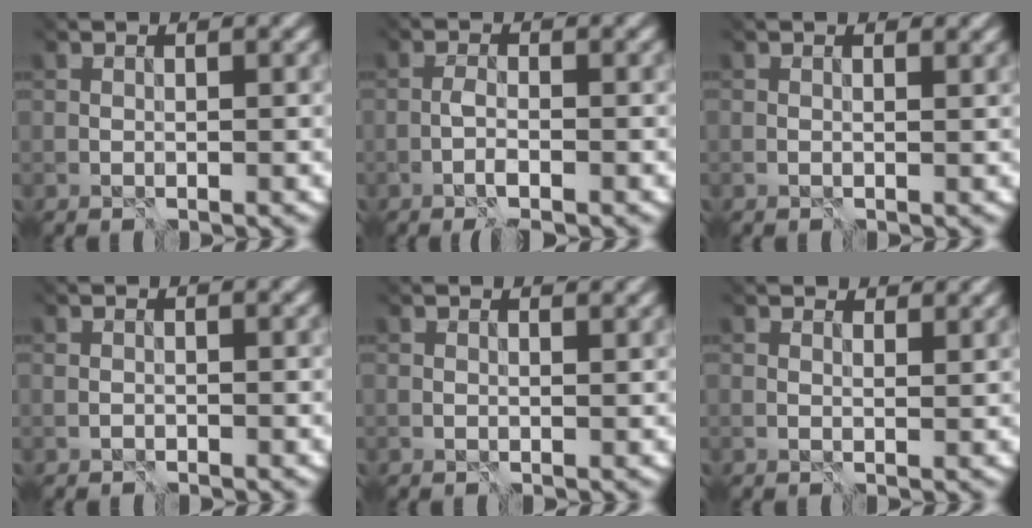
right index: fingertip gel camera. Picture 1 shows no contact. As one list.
[{"total": 4.1, "force": [-3.8, -0.2, 1.5], "torque": [-0.028, 0.002, -0.051]}, {"total": 0.7, "force": [0.6, 0.1, 0.3], "torque": [-0.003, 0.000, 0.004]}, {"total": 1.0, "force": [-1.0, 0.1, -0.3], "torque": [0.001, 0.002, -0.015]}, {"total": 1.0, "force": [1.0, 0.0, 0.4], "torque": [-0.003, 0.001, 0.007]}, {"total": 2.2, "force": [2.1, 0.4, 0.7], "torque": [-0.008, 0.000, 0.029]}]